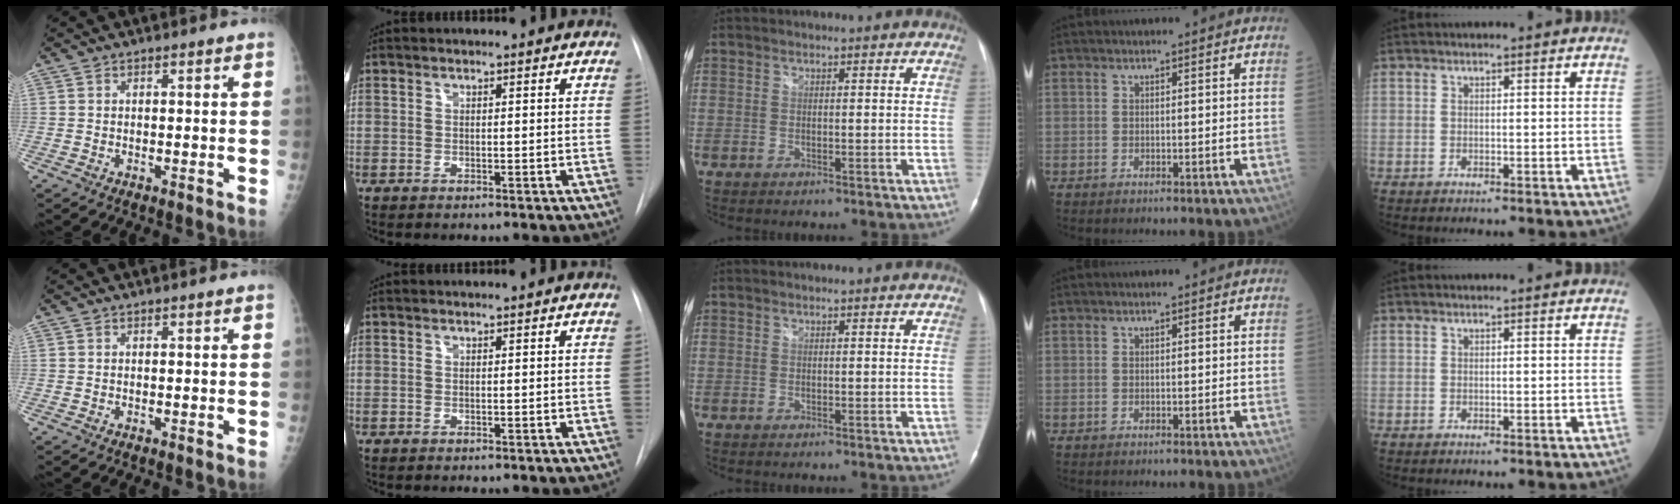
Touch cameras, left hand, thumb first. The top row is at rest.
{}